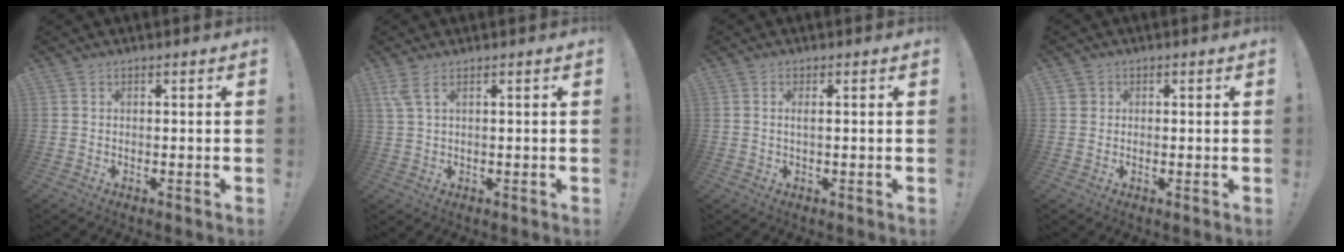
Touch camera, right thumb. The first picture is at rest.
{"total": 3.6, "force": [1.9, 1.0, 2.9], "torque": [-0.067, 0.001, 0.036]}
{"total": 1.3, "force": [0.4, 0.2, 1.2], "torque": [-0.016, -0.003, 0.005]}
{"total": 1.7, "force": [0.4, 1.7, 0.3], "torque": [0.001, 0.003, 0.007]}